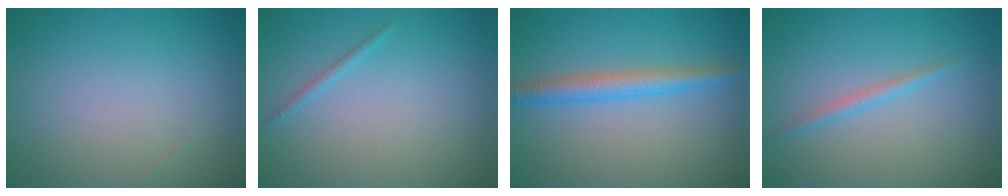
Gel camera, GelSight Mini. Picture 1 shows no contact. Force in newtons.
{"total": 0.7, "press": 0.7, "slide": 0.1}
{"total": 3.0, "press": 3.0, "slide": 0.2}
{"total": 1.2, "press": 1.2, "slide": 0.1}